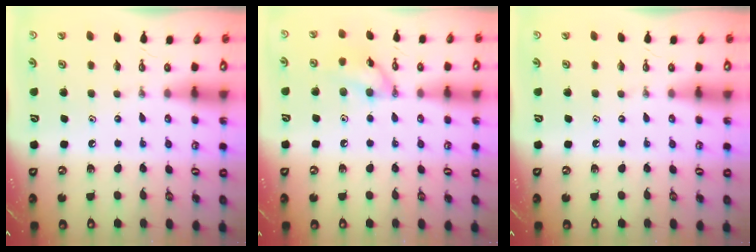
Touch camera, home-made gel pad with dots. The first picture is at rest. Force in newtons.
{"total": 10.3, "press": 10.3, "slide": 0.6}
{"total": 0.0}